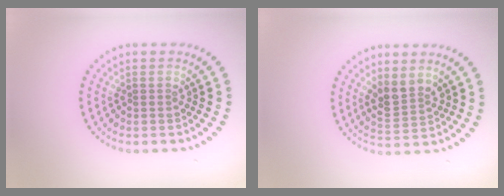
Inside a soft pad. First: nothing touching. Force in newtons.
{"total": 2.7, "press": 2.5, "slide": 1.1}